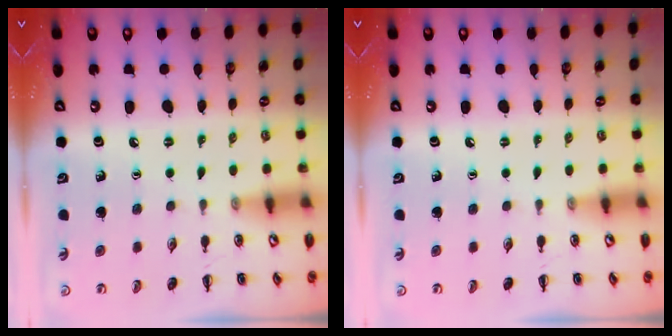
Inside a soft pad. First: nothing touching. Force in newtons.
{"total": 0.0}